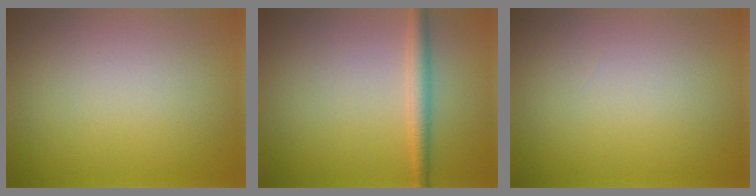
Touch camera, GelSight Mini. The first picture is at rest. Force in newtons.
{"total": 2.4, "press": 2.4, "slide": 0.1}
{"total": 0.0}